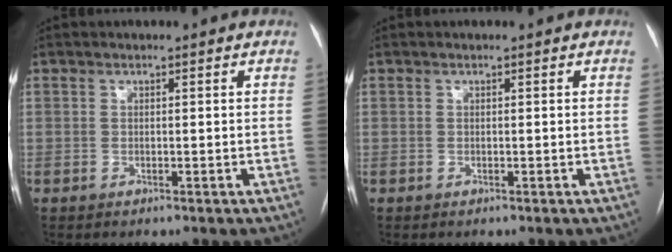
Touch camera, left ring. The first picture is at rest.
{"total": 0.0}